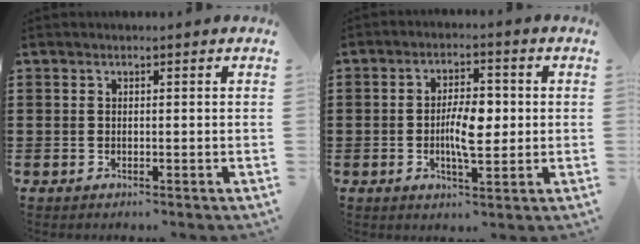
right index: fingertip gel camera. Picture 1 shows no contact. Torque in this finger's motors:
{"motor_torque": [0.53, -0.02, 0.50, 0.09]}